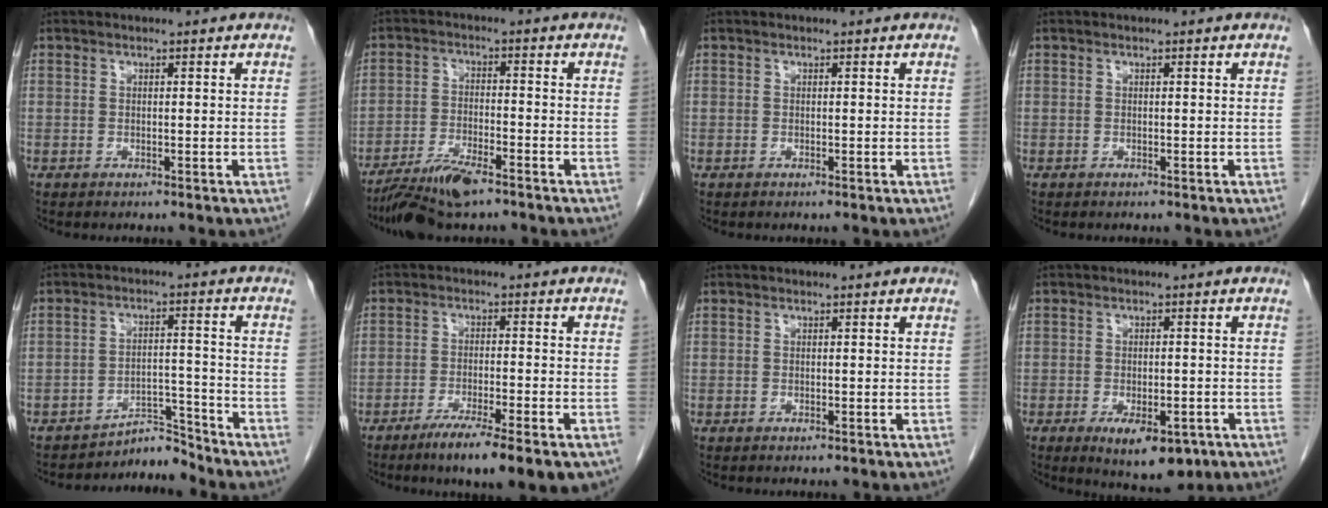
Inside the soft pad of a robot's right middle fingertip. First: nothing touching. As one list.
[{"total": 8.1, "force": [-6.2, 1.5, 5.1], "torque": [-0.095, -0.019, -0.113]}, {"total": 0.0}, {"total": 0.0}, {"total": 4.5, "force": [-4.4, -0.1, -1.1], "torque": [0.028, 0.018, -0.067]}, {"total": 10.9, "force": [-7.4, 1.3, 7.9], "torque": [-0.111, -0.020, -0.109]}, {"total": 0.0}, {"total": 8.4, "force": [-4.5, 3.4, 6.1], "torque": [-0.081, -0.011, -0.058]}]